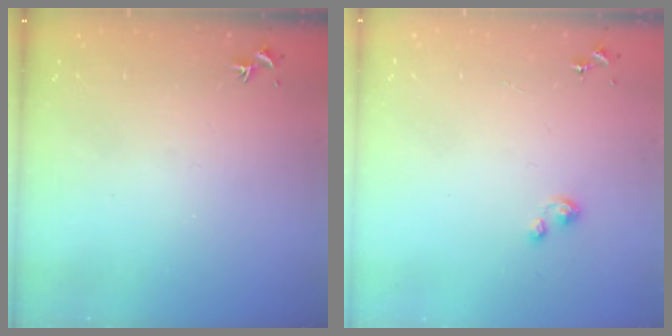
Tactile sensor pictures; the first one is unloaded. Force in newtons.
{"total": 2.3, "press": 2.3, "slide": 0.2}